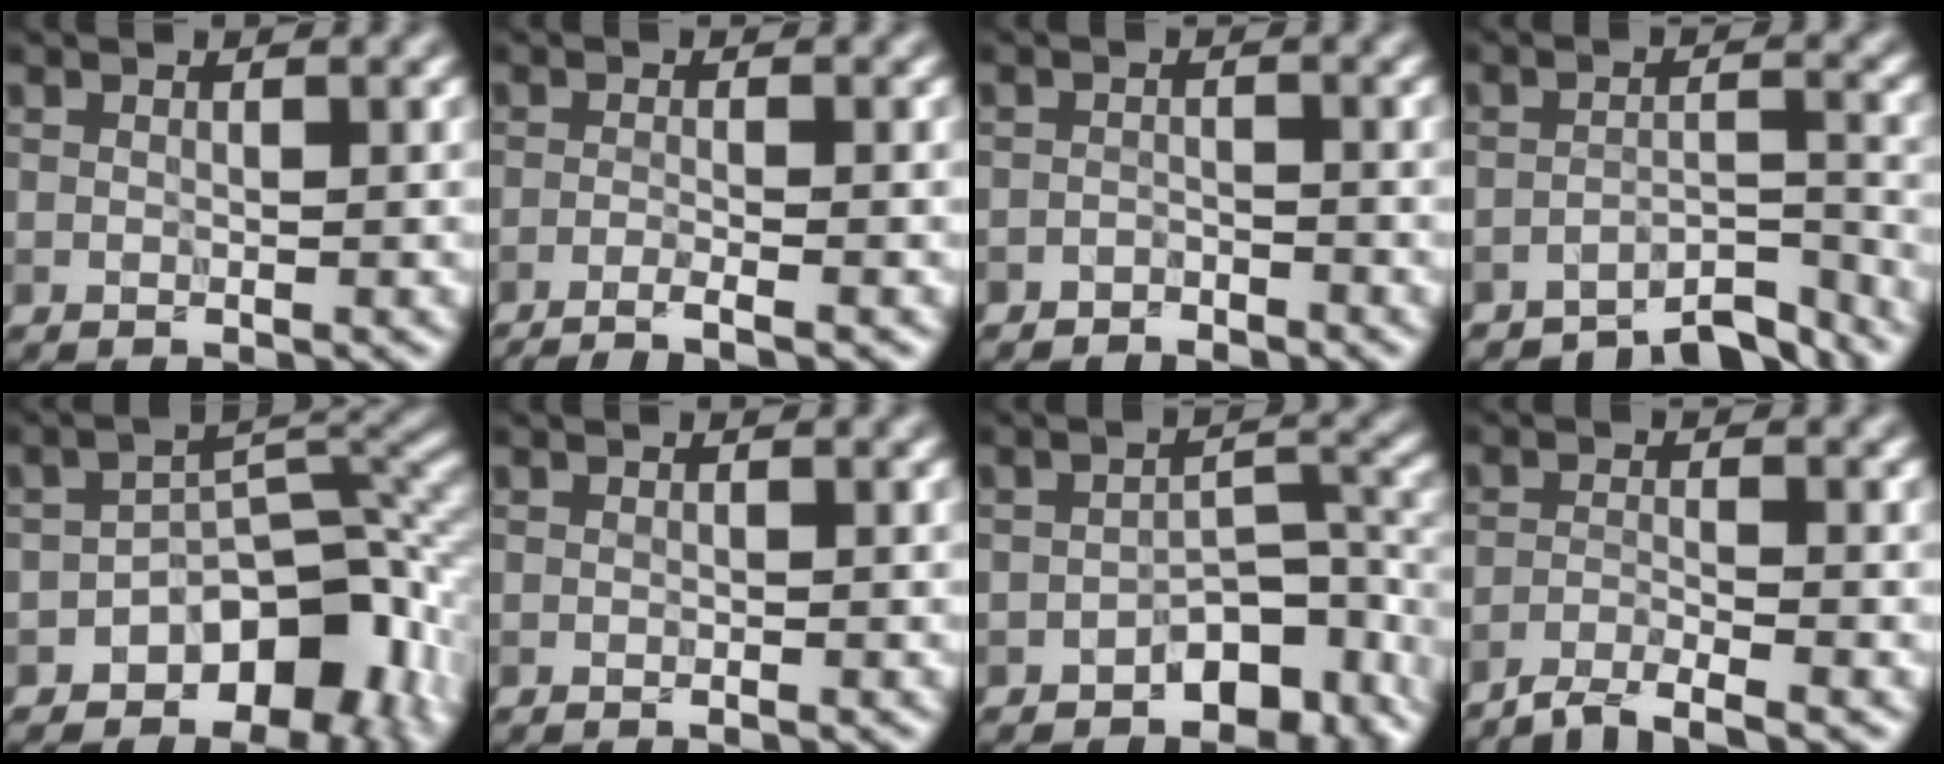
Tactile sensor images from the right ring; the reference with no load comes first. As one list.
[{"total": 3.4, "force": [-2.6, 0.5, 2.3], "torque": [-0.038, 0.006, -0.057]}, {"total": 1.5, "force": [-1.4, 0.5, -0.1], "torque": [0.005, 0.006, -0.030]}, {"total": 5.3, "force": [-5.0, 1.0, 1.4], "torque": [-0.018, -0.001, -0.072]}, {"total": 9.5, "force": [-5.2, 5.8, 5.5], "torque": [-0.049, 0.000, -0.084]}, {"total": 0.0}, {"total": 6.7, "force": [-4.1, 3.5, 4.0], "torque": [-0.034, 0.001, -0.067]}, {"total": 3.0, "force": [-2.6, 0.3, 1.3], "torque": [-0.019, 0.005, -0.060]}]